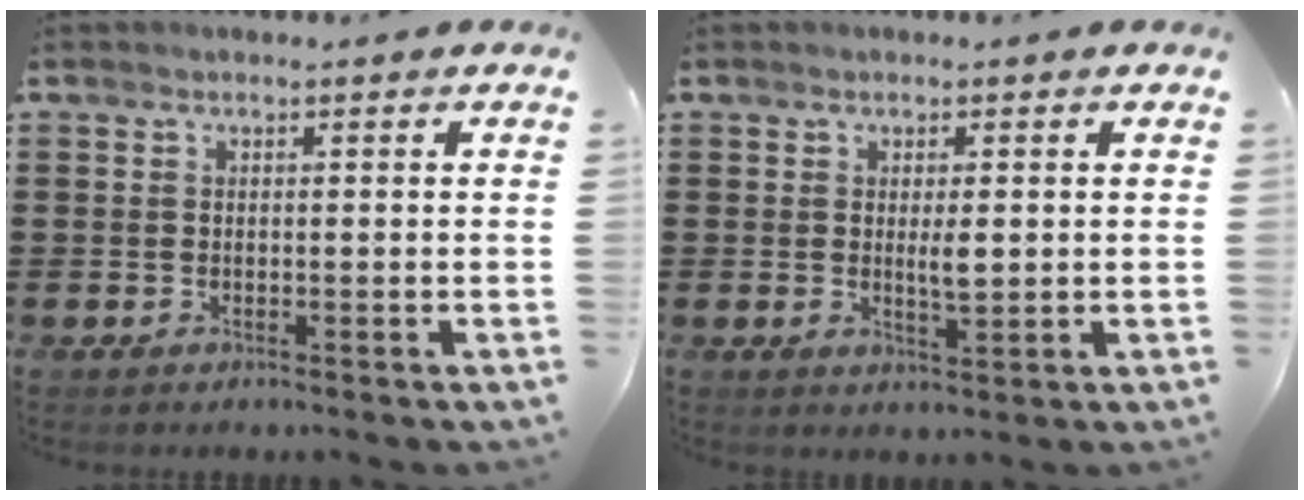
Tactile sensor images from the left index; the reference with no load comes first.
{"total": 3.3, "force": [0.5, 0.9, 3.2], "torque": [-0.045, -0.006, 0.005]}